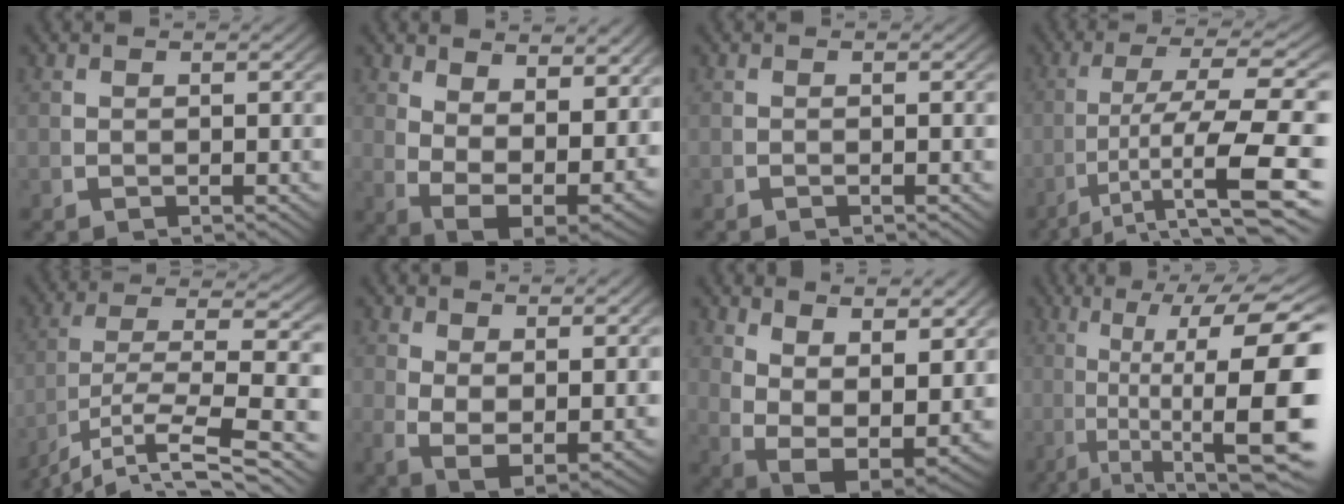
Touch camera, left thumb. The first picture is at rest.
{"total": 10.8, "force": [-1.5, 7.9, 7.2], "torque": [-0.157, -0.069, 0.007]}
{"total": 0.6, "force": [-0.4, -0.2, 0.5], "torque": [-0.003, 0.009, -0.009]}
{"total": 11.0, "force": [-2.0, 3.8, 10.1], "torque": [-0.181, -0.031, -0.007]}
{"total": 8.9, "force": [-3.6, 3.9, 7.1], "torque": [-0.158, -0.041, -0.026]}
{"total": 6.3, "force": [-0.5, 4.3, 4.6], "torque": [-0.109, -0.043, 0.017]}
{"total": 12.0, "force": [-1.2, 8.9, 8.0], "torque": [-0.178, -0.070, 0.010]}
{"total": 15.9, "force": [0.7, 8.1, 13.6], "torque": [-0.230, -0.038, 0.030]}